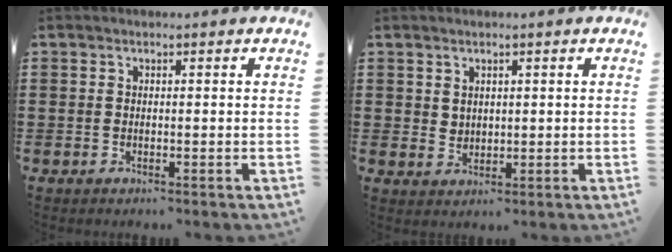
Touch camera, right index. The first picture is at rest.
{"total": 2.0, "force": [1.5, 1.3, 0.3], "torque": [-0.011, 0.005, 0.029]}